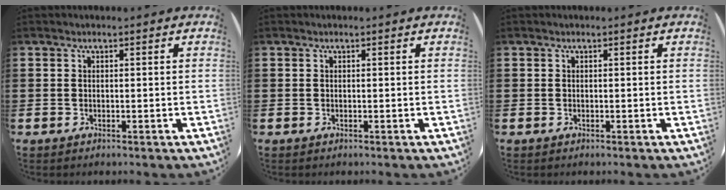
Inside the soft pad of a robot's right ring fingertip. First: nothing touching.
{"total": 0.0}
{"total": 0.0}